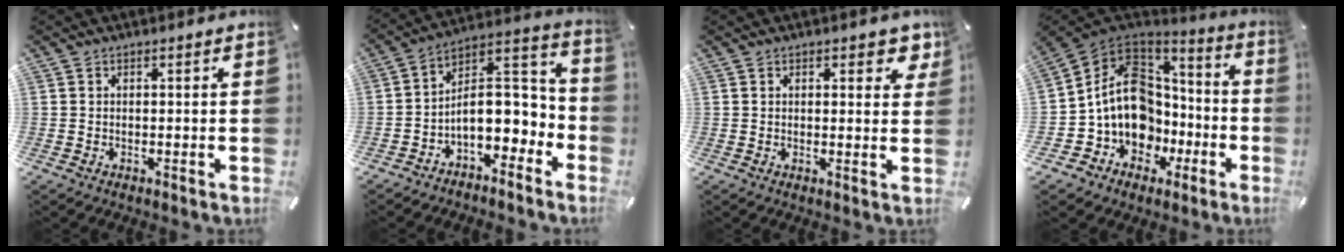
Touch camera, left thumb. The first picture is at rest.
{"total": 11.1, "force": [-1.8, 7.2, 8.2], "torque": [-0.121, -0.009, -0.032]}
{"total": 3.8, "force": [2.2, 2.0, 2.5], "torque": [-0.016, -0.010, 0.030]}
{"total": 15.4, "force": [0.3, 13.0, 8.3], "torque": [-0.176, -0.020, 0.009]}